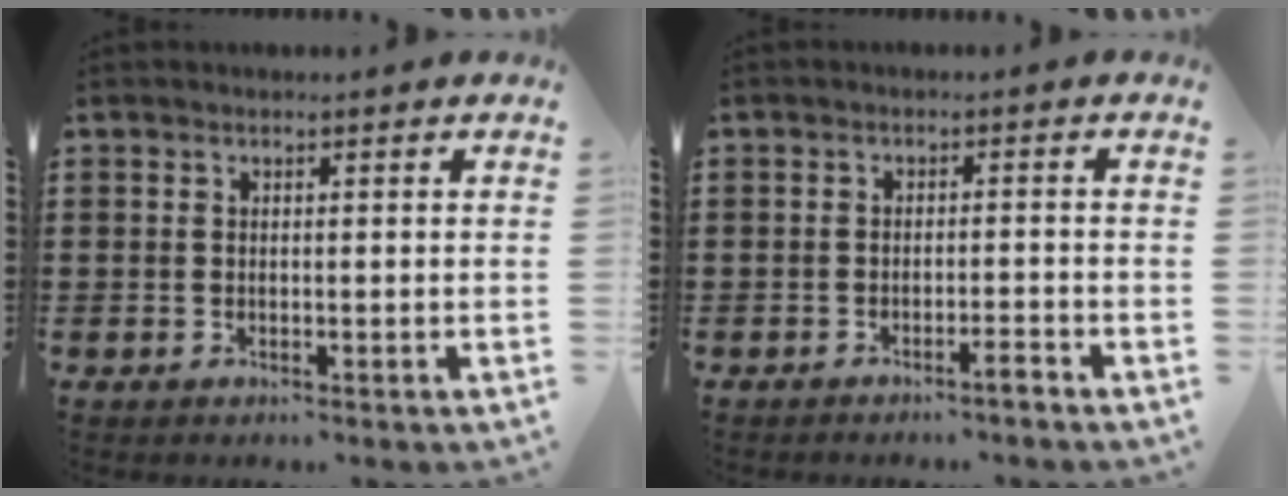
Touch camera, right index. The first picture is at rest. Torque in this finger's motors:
{"motor_torque": [0.00, 0.00, 0.13, 0.01]}